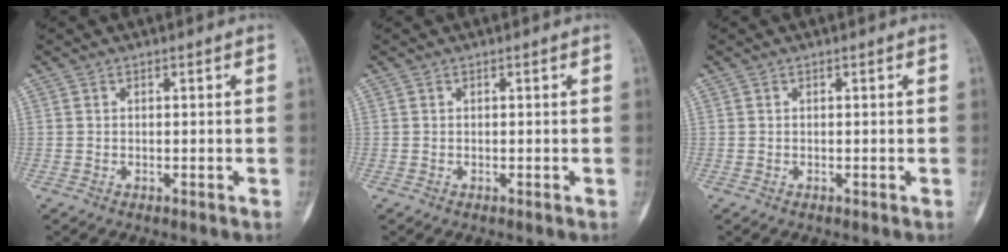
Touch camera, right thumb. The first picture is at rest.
{"total": 0.0}
{"total": 0.0}